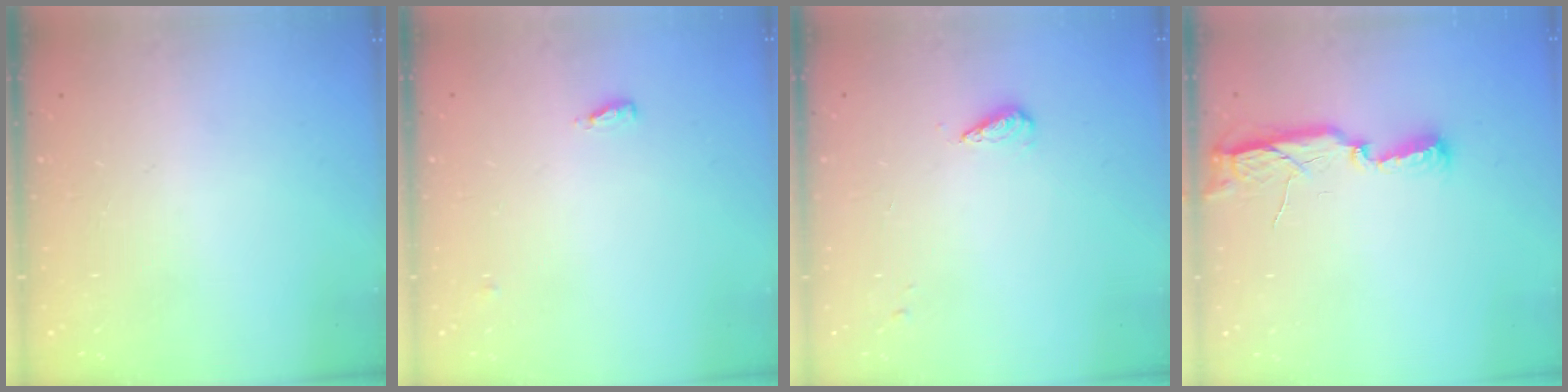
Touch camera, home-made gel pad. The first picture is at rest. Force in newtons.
{"total": 3.4, "press": 3.2, "slide": 1.2}
{"total": 3.6, "press": 3.5, "slide": 1.1}
{"total": 9.0, "press": 7.8, "slide": 4.5}